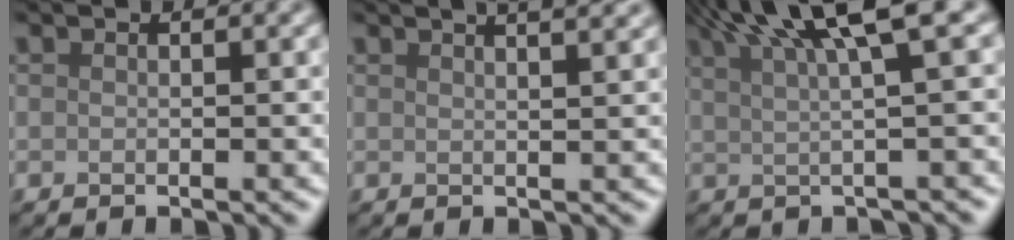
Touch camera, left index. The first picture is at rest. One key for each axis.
{"total": 7.1, "fx": 4.5, "fy": 3.1, "fz": 4.6, "tx": -0.017, "ty": 0.052, "tz": 0.023}
{"total": 7.8, "fx": 4.1, "fy": 1.5, "fz": 6.4, "tx": -0.076, "ty": 0.026, "tz": 0.066}